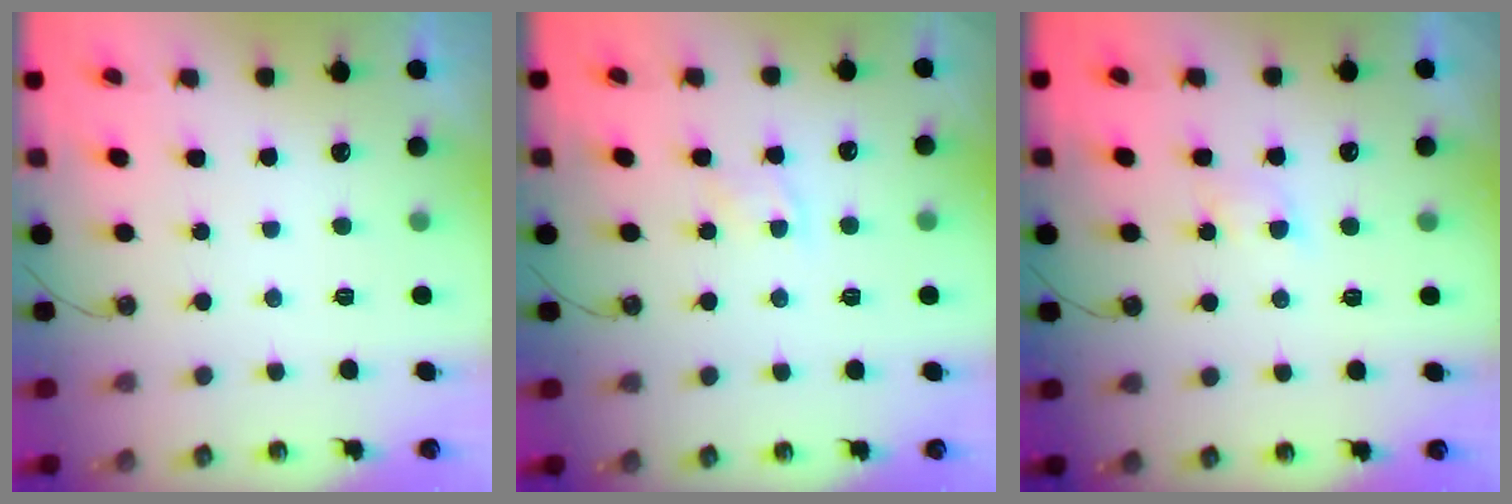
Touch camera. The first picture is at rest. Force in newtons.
{"total": 4.5, "press": 4.5, "slide": 0.5}
{"total": 3.2, "press": 3.2, "slide": 0.6}